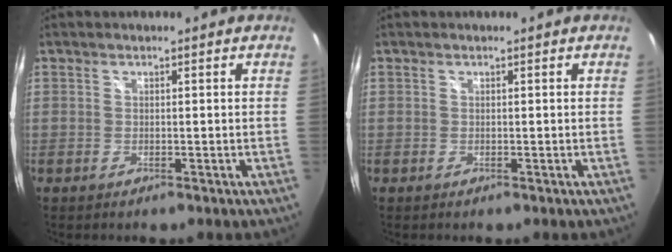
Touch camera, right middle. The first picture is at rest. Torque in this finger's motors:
{"motor_torque": [0.17, -0.09, 0.06, 0.01]}